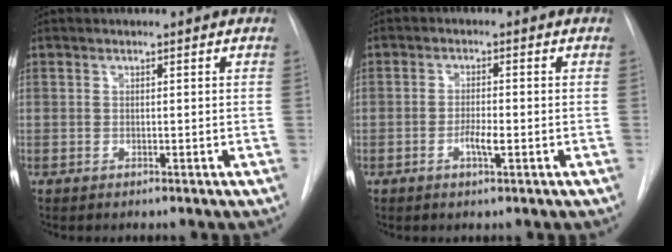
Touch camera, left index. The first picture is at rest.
{"total": 2.8, "force": [-0.9, 0.5, 2.6], "torque": [-0.048, 0.000, -0.016]}